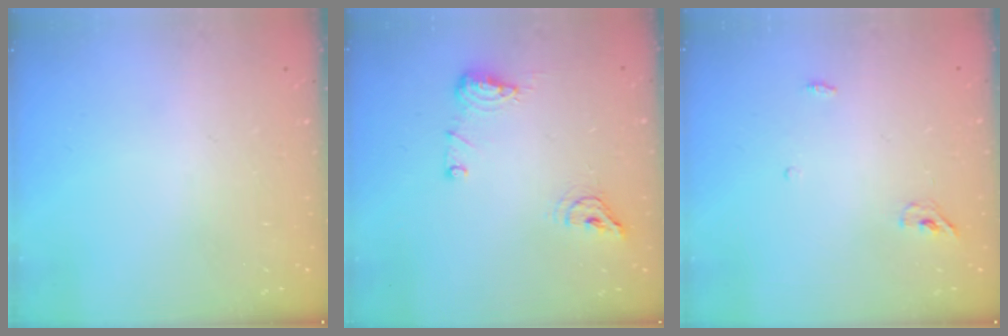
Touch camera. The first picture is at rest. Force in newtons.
{"total": 8.9, "press": 8.8, "slide": 1.4}
{"total": 3.9, "press": 3.7, "slide": 1.2}